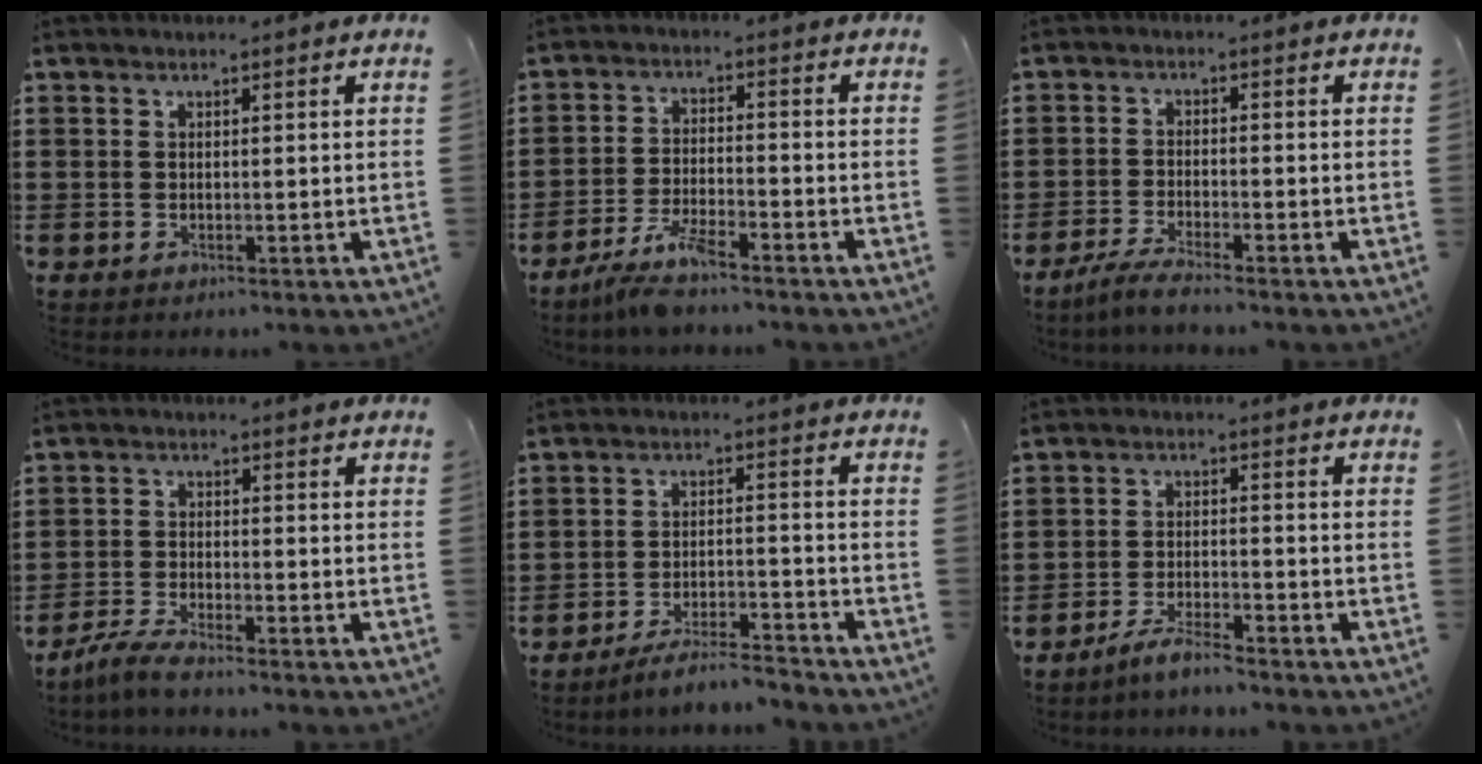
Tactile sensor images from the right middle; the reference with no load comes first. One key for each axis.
{"total": 5.5, "fx": -4.5, "fy": 0.5, "fz": 3.1, "tx": -0.073, "ty": -0.011, "tz": -0.087}
{"total": 3.2, "fx": -2.8, "fy": 0.0, "fz": 1.5, "tx": -0.034, "ty": -0.001, "tz": -0.058}
{"total": 3.6, "fx": -3.3, "fy": 0.2, "fz": 1.4, "tx": -0.040, "ty": -0.003, "tz": -0.070}
{"total": 4.8, "fx": -4.6, "fy": 0.1, "fz": 1.5, "tx": -0.032, "ty": -0.004, "tz": -0.091}
{"total": 3.7, "fx": -3.4, "fy": 0.2, "fz": 1.5, "tx": -0.041, "ty": -0.001, "tz": -0.070}